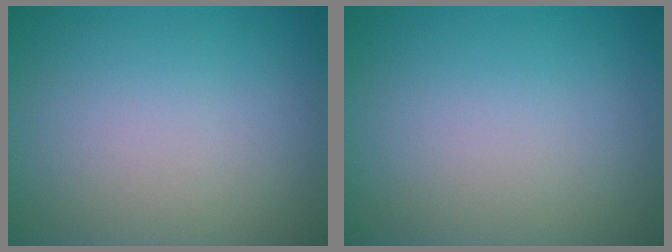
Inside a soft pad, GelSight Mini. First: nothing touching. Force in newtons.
{"total": 0.0}